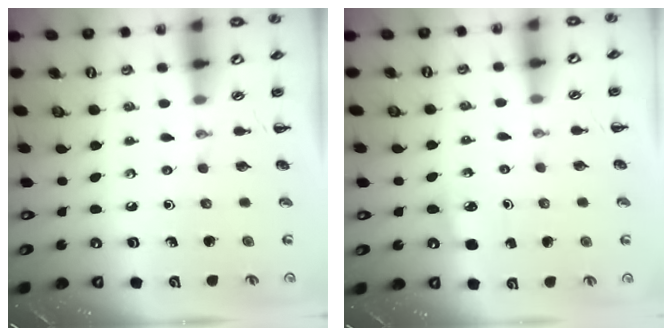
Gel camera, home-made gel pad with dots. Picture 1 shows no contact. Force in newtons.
{"total": 5.3, "press": 5.1, "slide": 1.6}